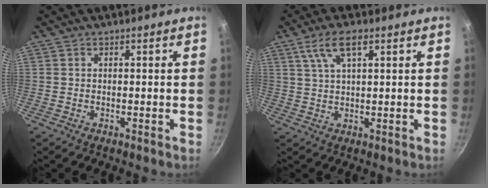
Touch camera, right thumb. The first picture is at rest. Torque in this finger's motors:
{"motor_torque": [-0.06, 0.20, 0.18, -0.03, 0.19]}